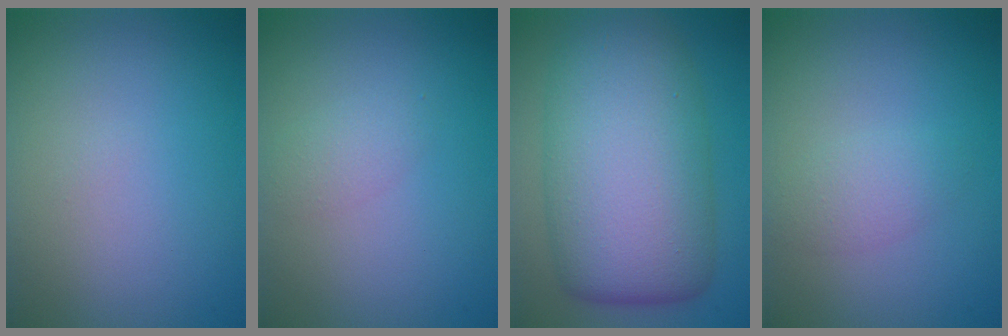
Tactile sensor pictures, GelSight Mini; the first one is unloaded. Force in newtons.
{"total": 1.5, "press": 1.5, "slide": 0.1}
{"total": 12.8, "press": 12.8, "slide": 0.0}
{"total": 2.3, "press": 2.3, "slide": 0.0}